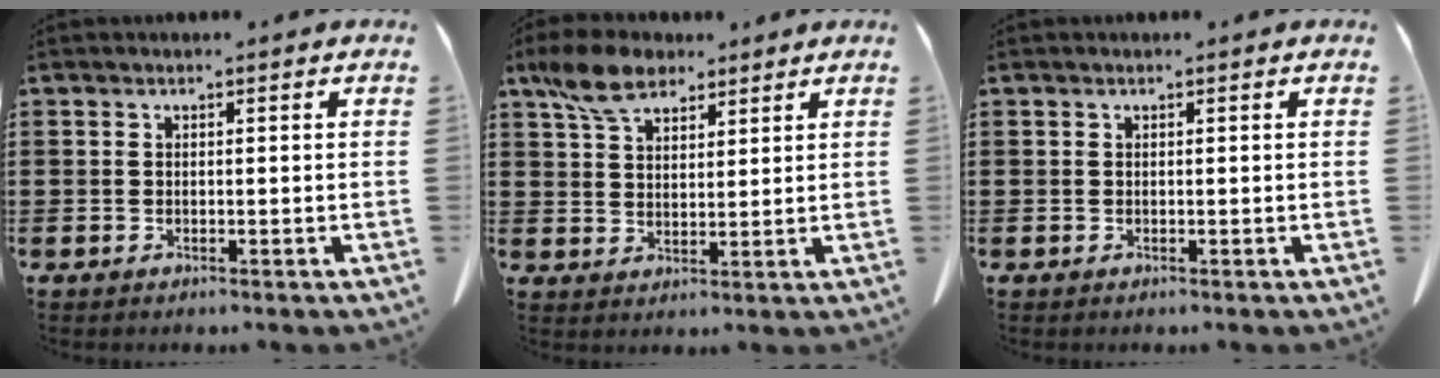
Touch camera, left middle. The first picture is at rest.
{"total": 7.6, "force": [5.5, 3.7, 3.7], "torque": [-0.093, 0.001, 0.105]}
{"total": 0.0}